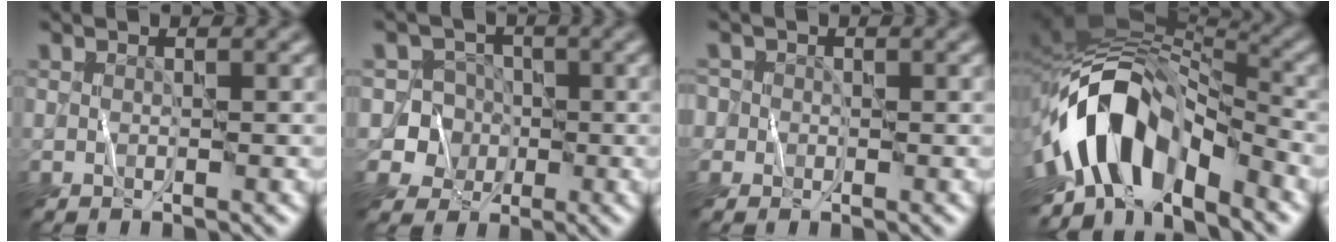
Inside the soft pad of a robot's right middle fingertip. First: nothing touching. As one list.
[{"total": 6.2, "force": [-1.6, 6.0, 0.0], "torque": [0.014, 0.009, -0.050]}, {"total": 1.2, "force": [0.1, 1.2, -0.2], "torque": [0.028, 0.003, -0.009]}, {"total": 11.9, "force": [-5.4, 6.7, 8.3], "torque": [-0.142, -0.003, -0.096]}]